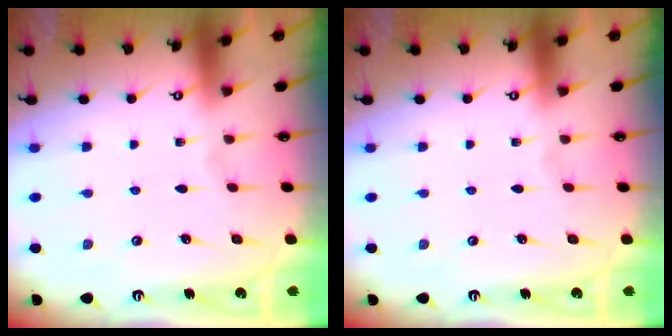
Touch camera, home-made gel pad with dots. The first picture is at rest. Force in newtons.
{"total": 0.0}